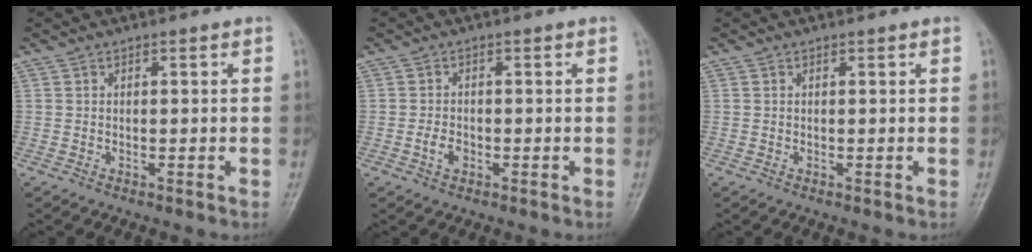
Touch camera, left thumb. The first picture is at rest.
{"total": 2.4, "force": [-0.8, 1.7, 1.5], "torque": [-0.026, 0.004, -0.016]}
{"total": 0.0}